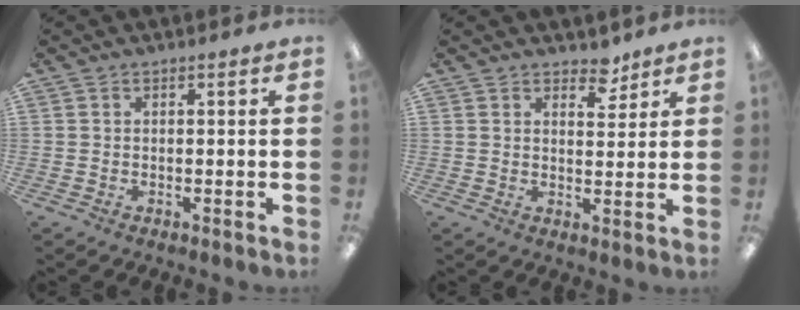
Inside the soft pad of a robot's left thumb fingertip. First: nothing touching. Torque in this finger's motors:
{"motor_torque": [0.12, 0.16, -0.29, -0.15, -0.01]}